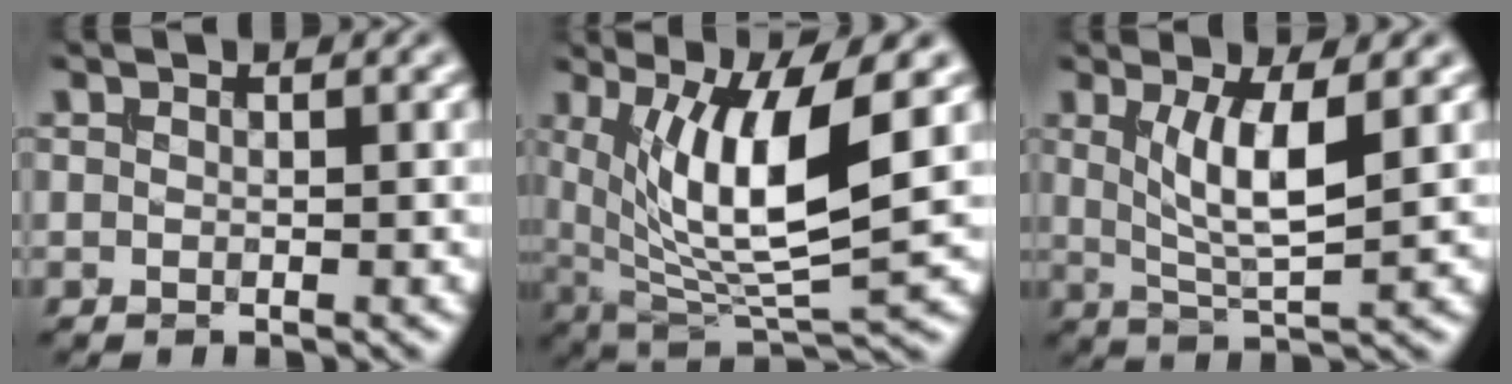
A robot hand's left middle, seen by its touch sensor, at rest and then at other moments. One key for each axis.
{"total": 9.5, "fx": 2.4, "fy": 2.6, "fz": 8.8, "tx": -0.152, "ty": -0.013, "tz": 0.049}
{"total": 5.0, "fx": 1.3, "fy": 1.3, "fz": 4.7, "tx": -0.090, "ty": -0.010, "tz": 0.029}